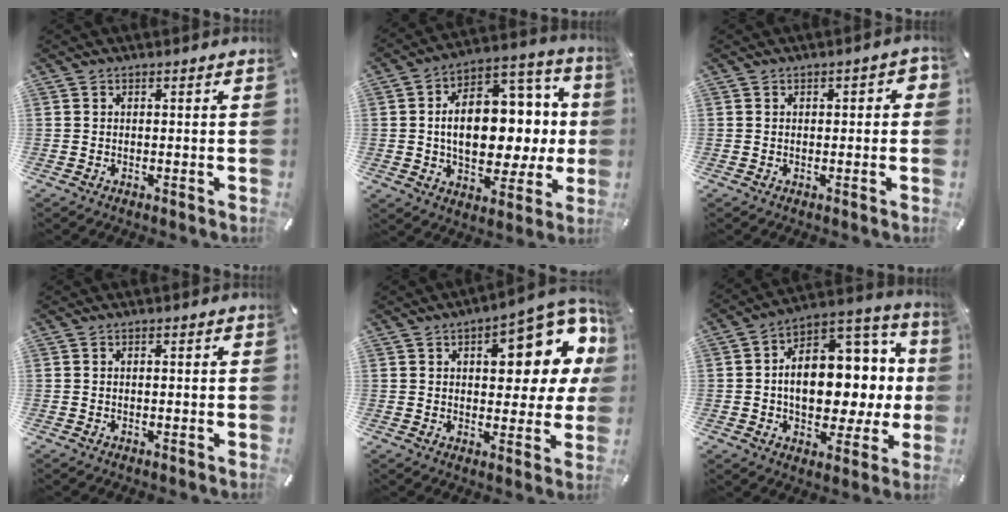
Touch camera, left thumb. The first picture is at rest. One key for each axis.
{"total": 19.3, "fx": 0.9, "fy": 12.4, "fz": 14.7, "tx": -0.223, "ty": -0.007, "tz": 0.020}
{"total": 2.1, "fx": -0.4, "fy": 1.2, "fz": 1.7, "tx": -0.029, "ty": 0.007, "tz": -0.009}
{"total": 0.7, "fx": 0.0, "fy": 0.2, "fz": 0.6, "tx": -0.011, "ty": 0.000, "tz": -0.001}
{"total": 16.9, "fx": 6.4, "fy": 8.0, "fz": 13.4, "tx": -0.154, "ty": -0.040, "tz": 0.098}
{"total": 17.3, "fx": 0.1, "fy": 11.8, "fz": 12.6, "tx": -0.175, "ty": -0.013, "tz": 0.009}